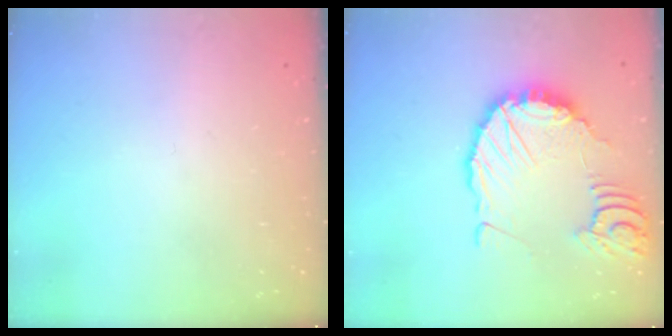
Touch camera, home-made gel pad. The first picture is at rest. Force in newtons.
{"total": 14.7, "press": 14.6, "slide": 1.7}